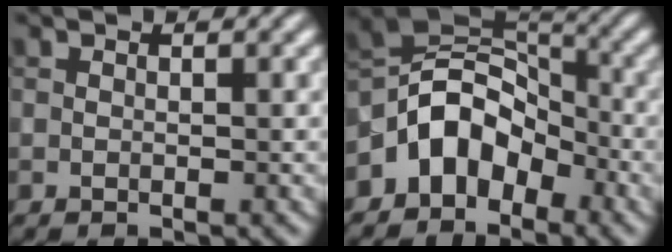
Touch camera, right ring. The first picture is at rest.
{"total": 6.0, "force": [-3.2, 4.1, 3.0], "torque": [-0.032, 0.014, -0.070]}